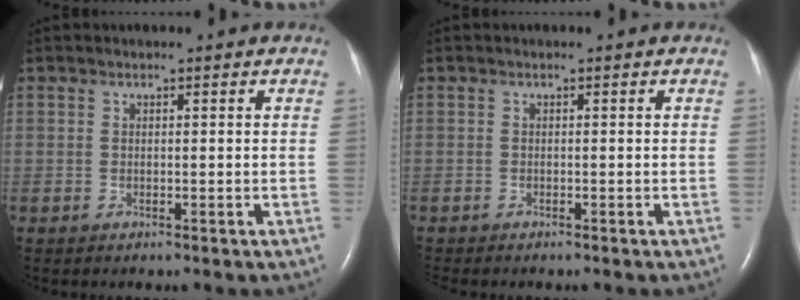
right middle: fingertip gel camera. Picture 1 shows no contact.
{"total": 1.5, "force": [-1.3, 0.3, 0.5], "torque": [-0.011, -0.004, -0.018]}